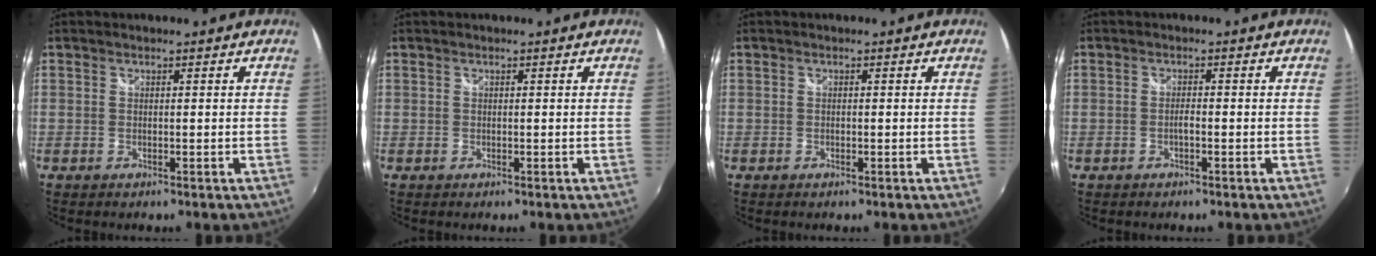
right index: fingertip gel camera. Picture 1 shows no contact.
{"total": 0.0}
{"total": 0.0}
{"total": 1.0, "force": [-0.6, 0.2, 0.8], "torque": [-0.017, 0.001, -0.011]}